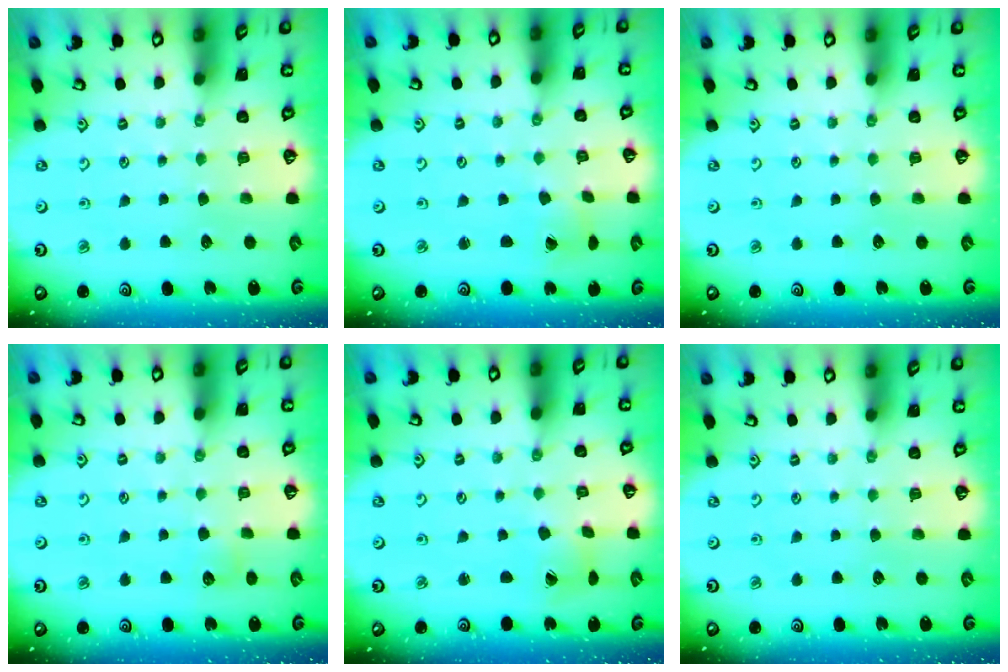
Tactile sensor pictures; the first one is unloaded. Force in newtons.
{"total": 1.6, "press": 1.6, "slide": 0.1}
{"total": 0.0}
{"total": 3.7, "press": 3.7, "slide": 0.4}
{"total": 3.3, "press": 3.3, "slide": 0.5}
{"total": 0.0}